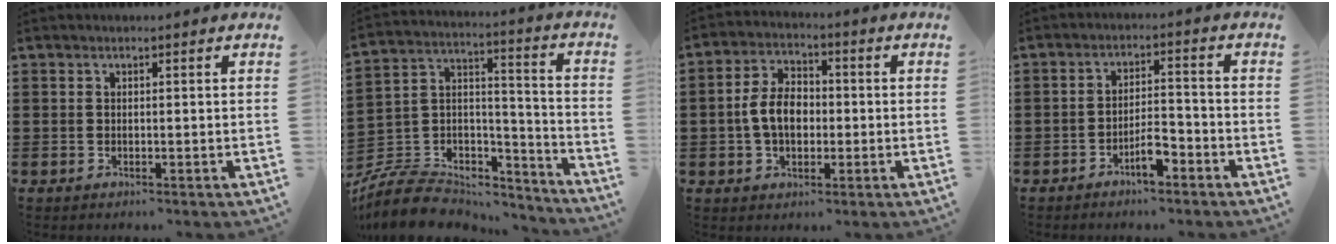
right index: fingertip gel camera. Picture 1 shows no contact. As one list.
[{"total": 8.6, "force": [-6.9, 4.6, 2.2], "torque": [-0.062, 0.010, -0.134]}, {"total": 6.7, "force": [-0.6, 4.4, 5.0], "torque": [-0.117, 0.007, -0.017]}, {"total": 4.6, "force": [-3.1, 1.4, 3.1], "torque": [-0.052, 0.010, -0.057]}]